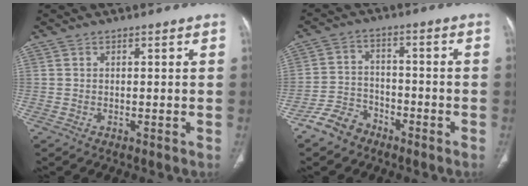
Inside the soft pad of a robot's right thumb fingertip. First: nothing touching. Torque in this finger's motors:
{"motor_torque": [2.62, 2.39, 0.46, -0.76, -0.05]}